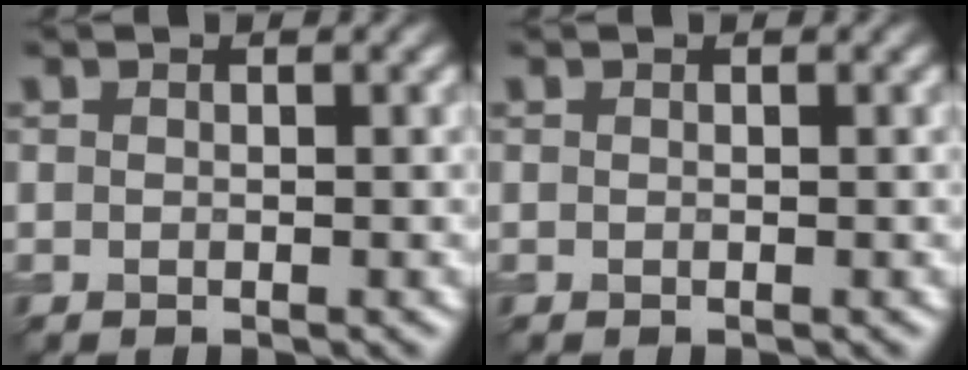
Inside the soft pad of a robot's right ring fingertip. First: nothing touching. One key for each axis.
{"total": 0.0}